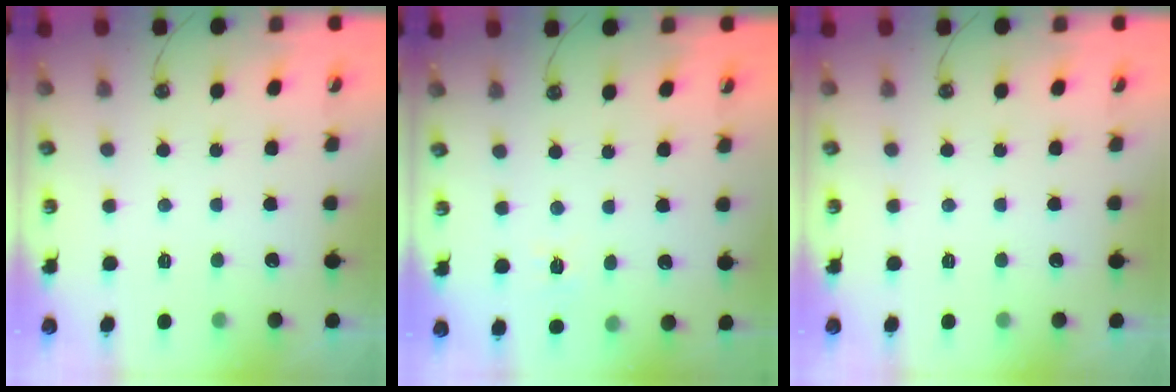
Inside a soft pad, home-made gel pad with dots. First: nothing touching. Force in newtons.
{"total": 5.1, "press": 5.0, "slide": 0.6}
{"total": 0.0}